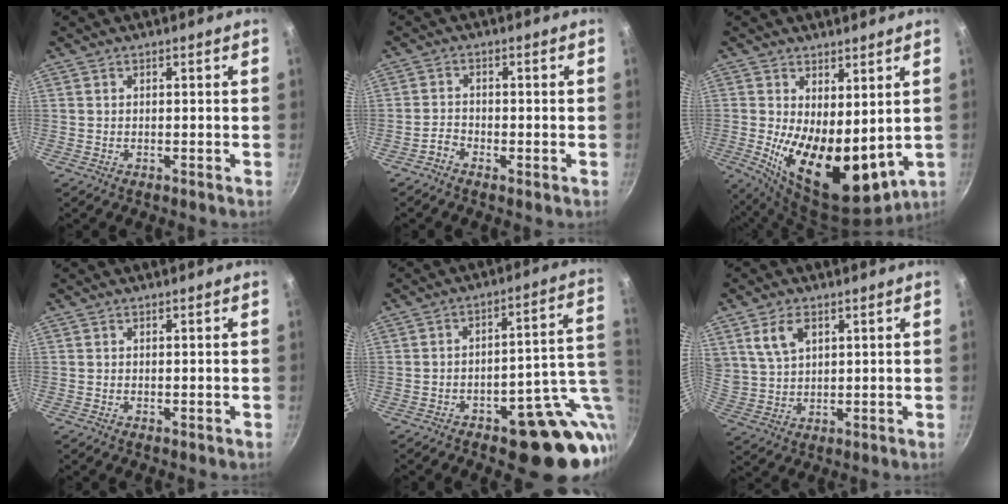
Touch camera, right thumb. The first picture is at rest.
{"total": 2.1, "force": [-1.5, 1.0, 1.0], "torque": [-0.026, 0.014, -0.034]}
{"total": 16.1, "force": [0.6, 8.1, 13.9], "torque": [-0.198, -0.037, 0.032]}
{"total": 0.0}
{"total": 16.7, "force": [-3.6, 7.5, 14.5], "torque": [-0.131, 0.032, -0.039]}
{"total": 7.1, "force": [3.3, 4.4, 4.5], "torque": [-0.070, -0.009, 0.073]}